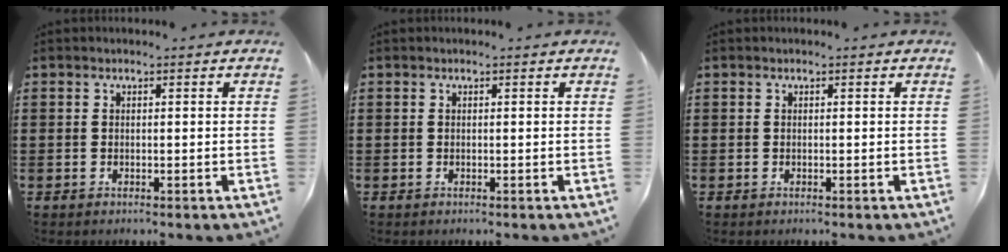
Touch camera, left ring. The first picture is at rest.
{"total": 0.0}
{"total": 0.0}